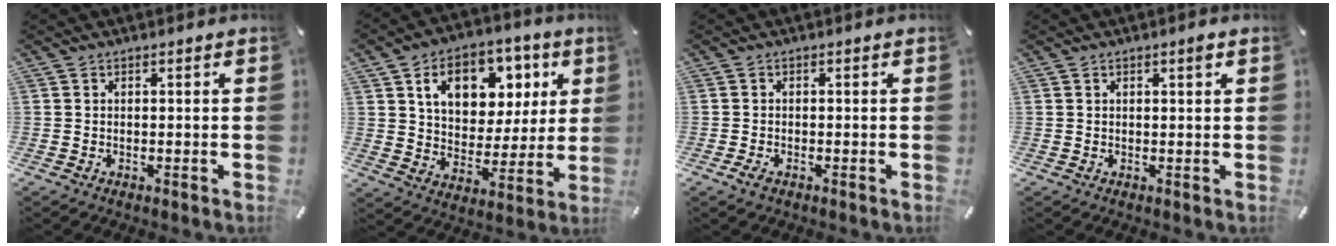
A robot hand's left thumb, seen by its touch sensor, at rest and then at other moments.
{"total": 14.8, "force": [6.4, 10.8, 7.9], "torque": [-0.121, -0.018, 0.115]}
{"total": 1.3, "force": [-0.9, 0.7, 0.8], "torque": [-0.014, 0.002, -0.016]}
{"total": 1.3, "force": [0.7, 0.2, 1.1], "torque": [-0.014, -0.002, 0.009]}